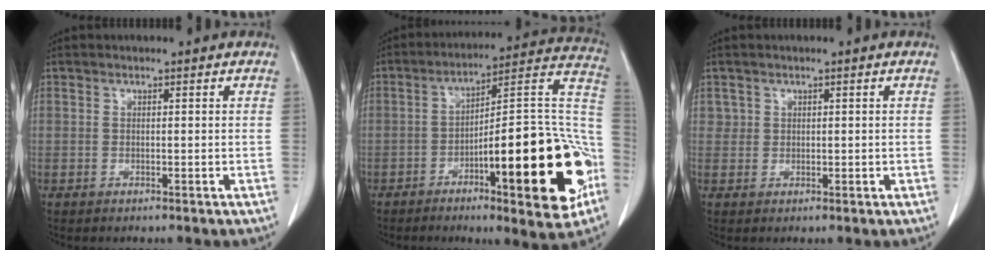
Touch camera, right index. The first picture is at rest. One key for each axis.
{"total": 25.2, "fx": -8.0, "fy": 4.5, "fz": 23.5, "tx": -0.261, "ty": 0.020, "tz": -0.103}
{"total": 1.4, "fx": 0.5, "fy": 1.3, "fz": 0.1, "tx": 0.006, "ty": 0.004, "tz": 0.007}